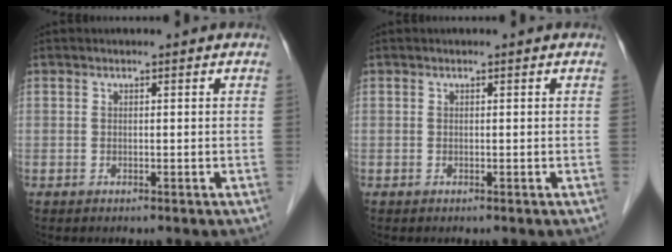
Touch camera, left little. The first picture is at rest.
{"total": 0.0}